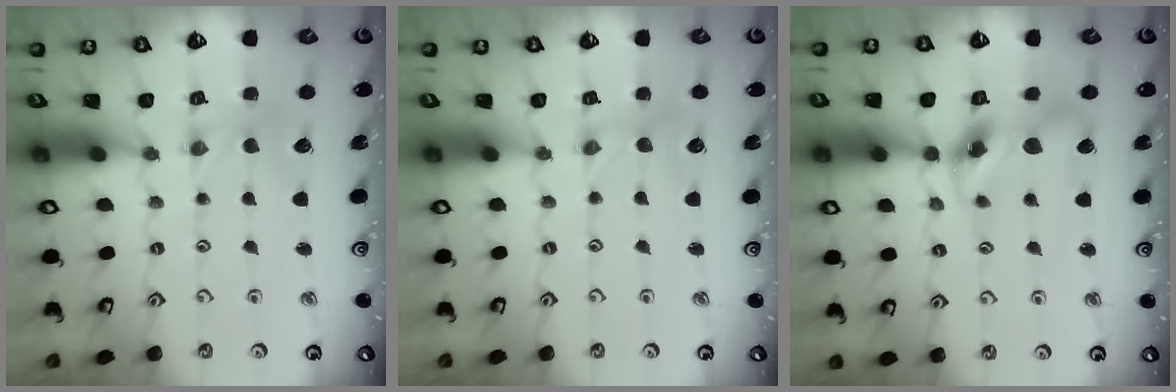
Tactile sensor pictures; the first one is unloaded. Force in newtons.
{"total": 0.8, "press": 0.8, "slide": 0.2}
{"total": 13.5, "press": 13.3, "slide": 1.8}